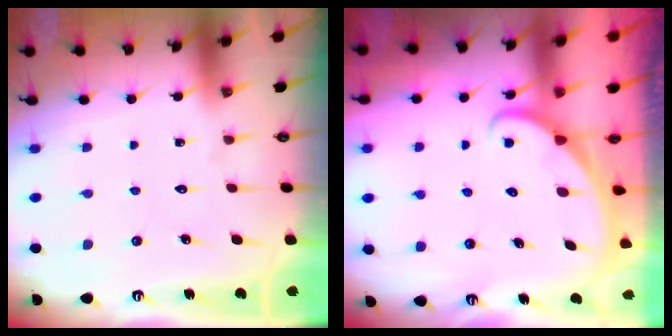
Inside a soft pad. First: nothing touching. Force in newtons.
{"total": 2.0, "press": 2.0, "slide": 0.1}